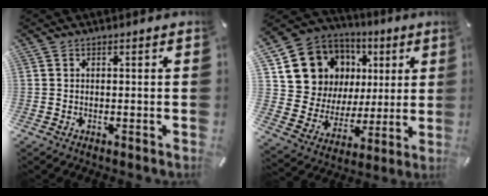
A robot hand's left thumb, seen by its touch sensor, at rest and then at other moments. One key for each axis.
{"total": 12.2, "fx": 5.3, "fy": 10.9, "fz": 1.6, "tx": -0.032, "ty": -0.052, "tz": 0.115}